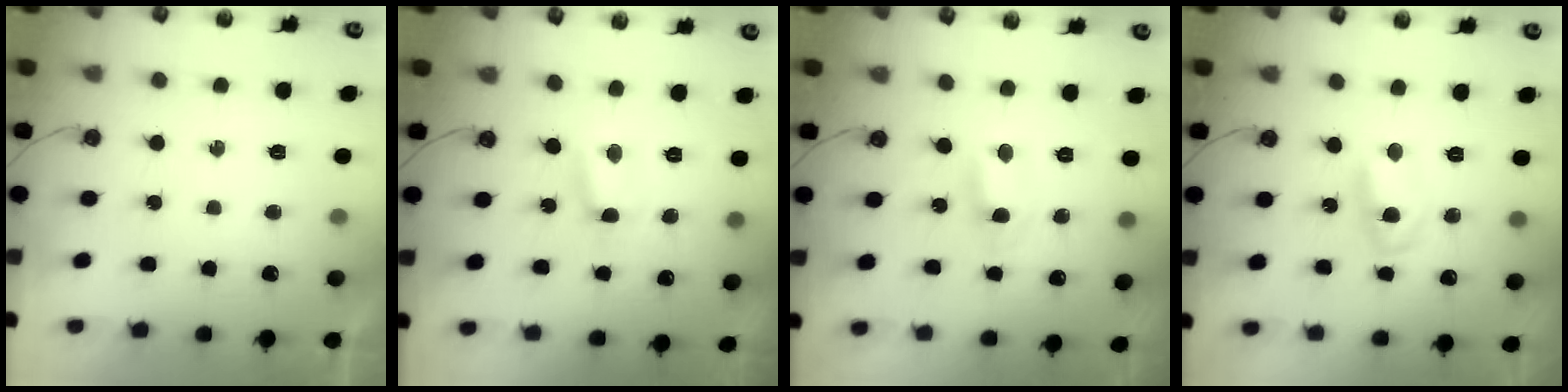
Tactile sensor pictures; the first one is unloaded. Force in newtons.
{"total": 1.2, "press": 1.1, "slide": 0.6}
{"total": 1.1, "press": 0.8, "slide": 0.6}
{"total": 5.4, "press": 5.4, "slide": 0.4}